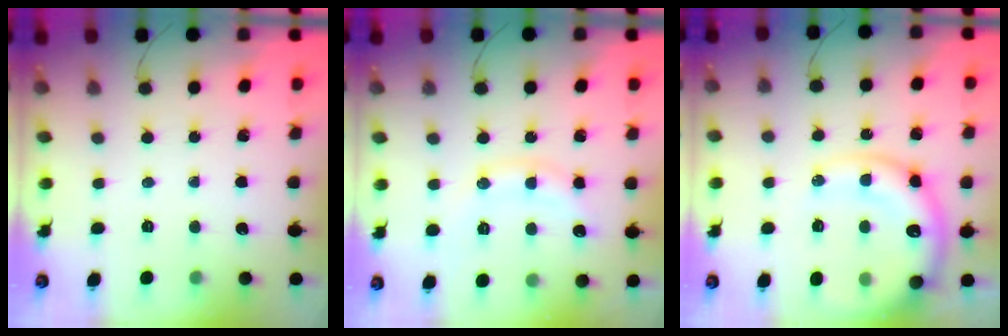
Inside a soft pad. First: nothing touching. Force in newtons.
{"total": 11.8, "press": 11.7, "slide": 0.8}
{"total": 16.5, "press": 16.1, "slide": 3.3}